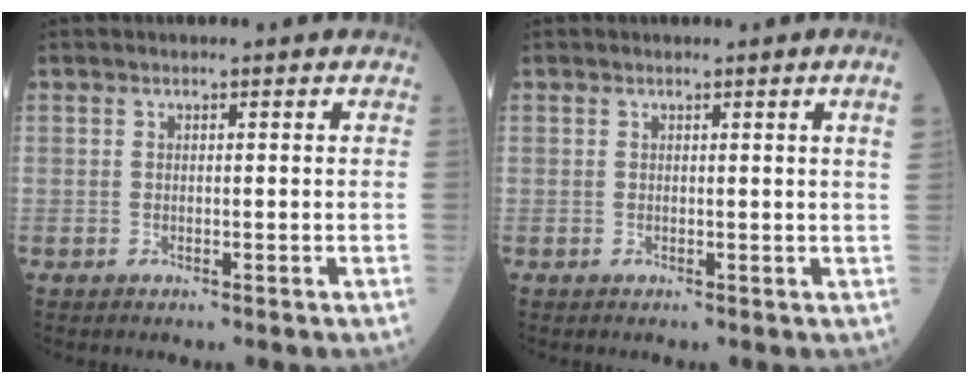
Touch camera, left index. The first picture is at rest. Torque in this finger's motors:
{"motor_torque": [0.41, -0.39, 0.06, 0.04]}